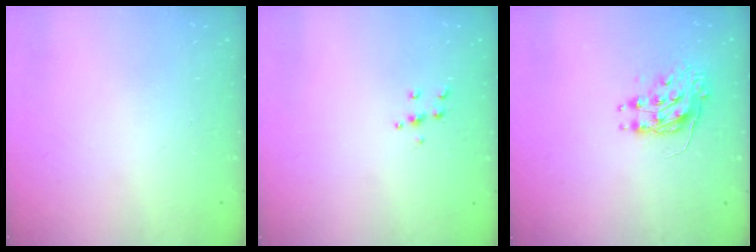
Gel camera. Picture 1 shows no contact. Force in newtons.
{"total": 5.0, "press": 5.0, "slide": 0.6}
{"total": 8.6, "press": 8.6, "slide": 0.2}